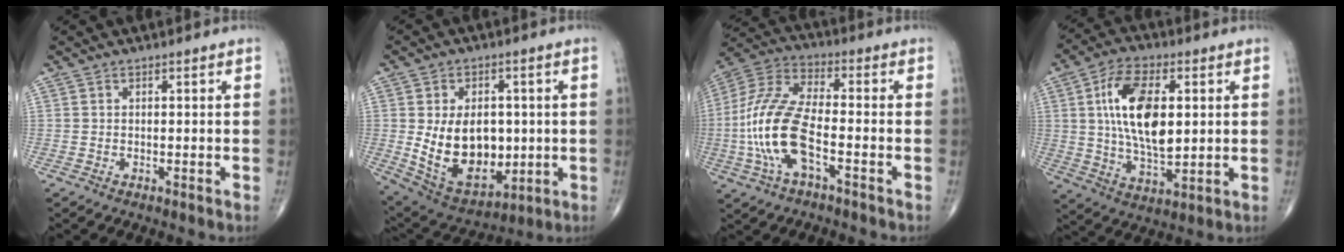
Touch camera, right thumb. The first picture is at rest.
{"total": 16.5, "force": [-0.3, 11.0, 12.3], "torque": [-0.164, -0.009, 0.026]}
{"total": 15.8, "force": [-4.0, 6.4, 13.8], "torque": [-0.306, 0.031, -0.079]}
{"total": 15.8, "force": [2.8, 7.7, 13.5], "torque": [-0.235, -0.009, 0.050]}